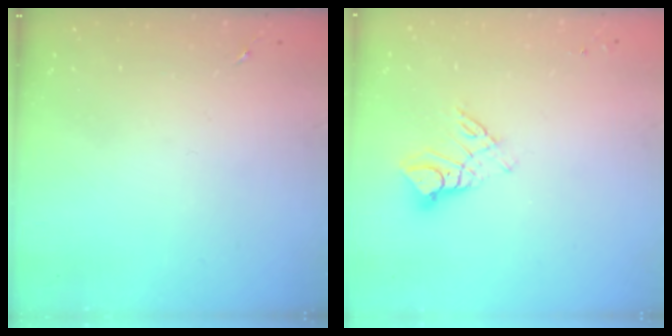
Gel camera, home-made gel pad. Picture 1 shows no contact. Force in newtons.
{"total": 9.2, "press": 9.1, "slide": 0.8}